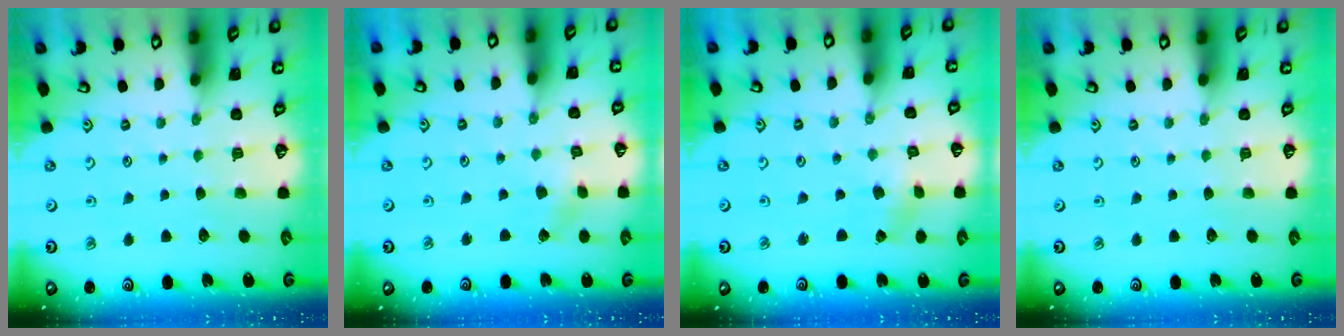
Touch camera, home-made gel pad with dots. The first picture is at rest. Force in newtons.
{"total": 2.1, "press": 2.1, "slide": 0.2}
{"total": 0.5, "press": 0.5, "slide": 0.1}
{"total": 0.0}